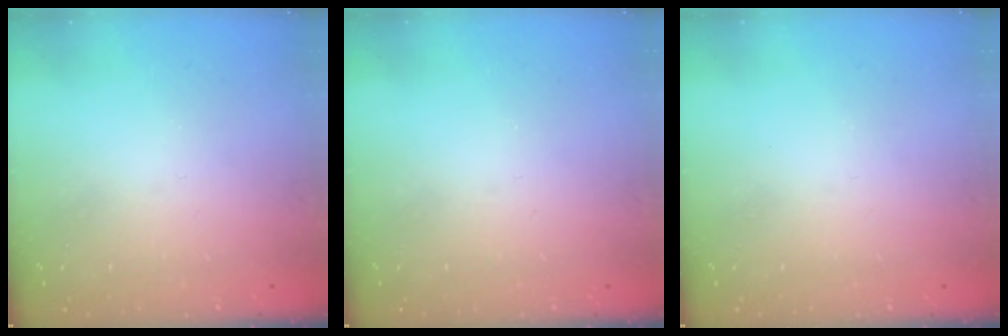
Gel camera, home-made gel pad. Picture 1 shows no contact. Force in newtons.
{"total": 0.0}
{"total": 0.0}